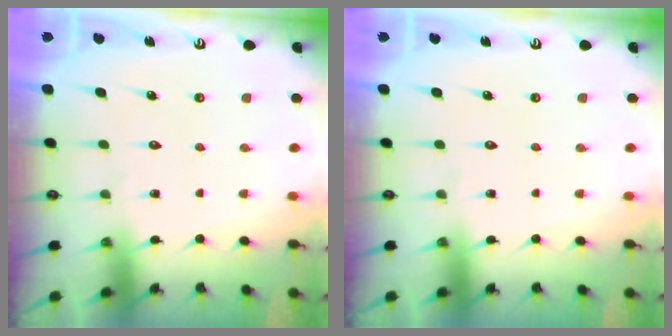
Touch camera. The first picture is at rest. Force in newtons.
{"total": 0.0}